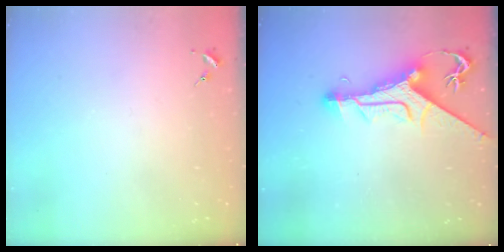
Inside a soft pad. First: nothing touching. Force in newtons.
{"total": 12.6, "press": 12.5, "slide": 1.4}